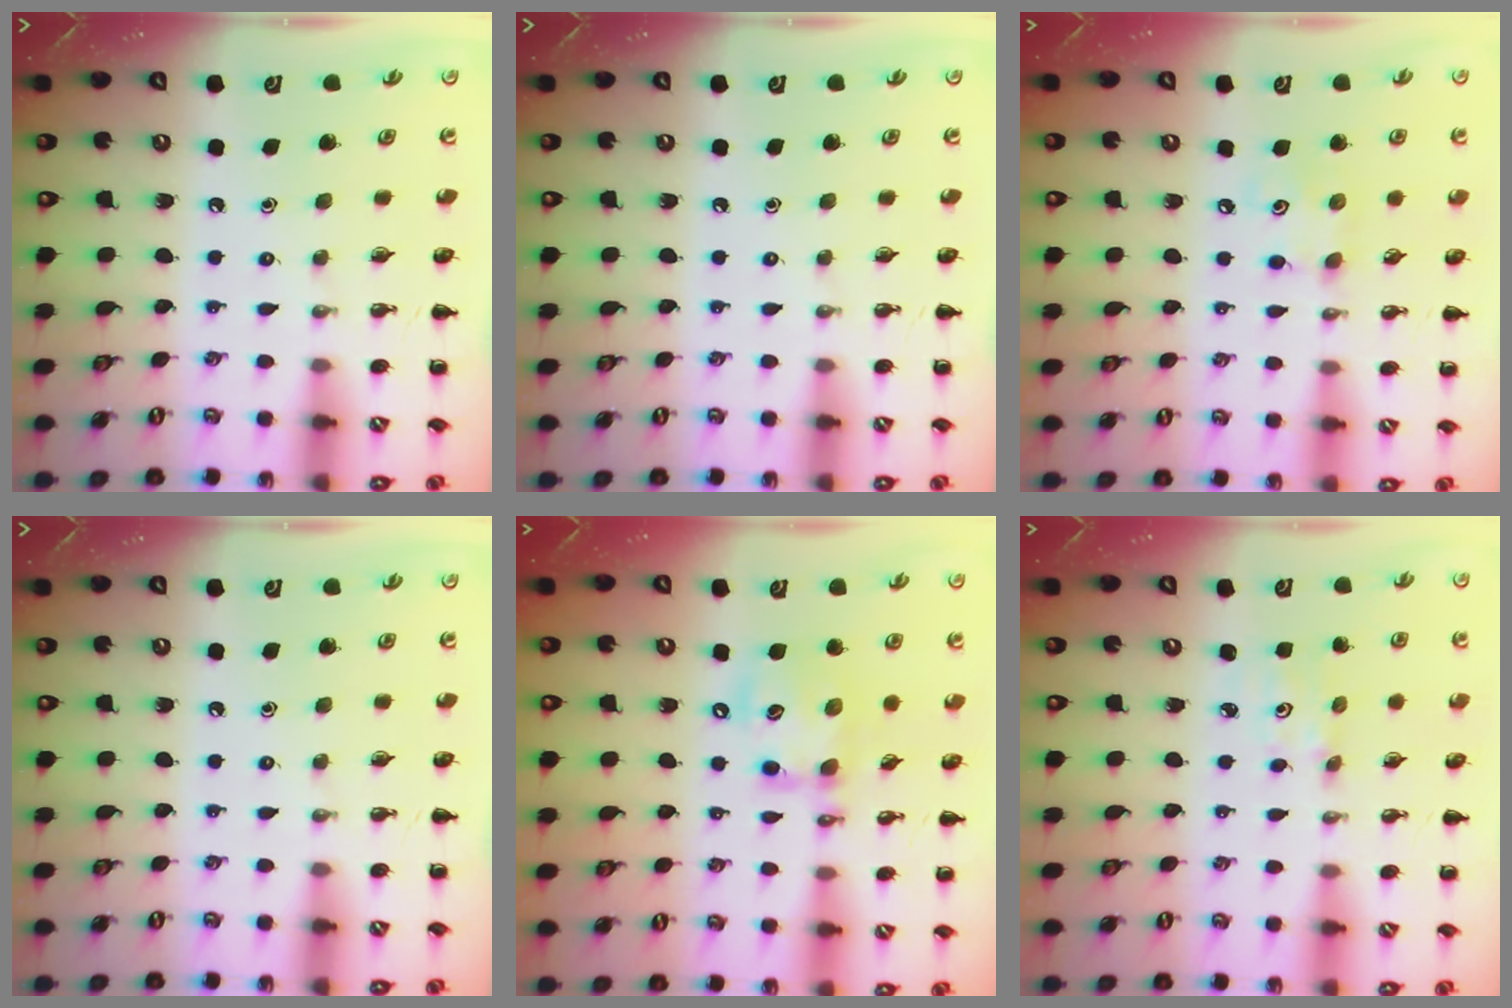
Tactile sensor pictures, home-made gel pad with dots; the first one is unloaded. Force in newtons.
{"total": 0.0}
{"total": 4.5, "press": 4.5, "slide": 0.7}
{"total": 0.0}
{"total": 13.2, "press": 13.1, "slide": 2.1}
{"total": 1.2, "press": 1.2, "slide": 0.3}